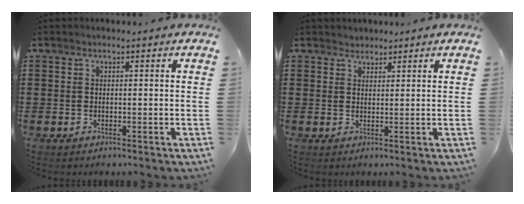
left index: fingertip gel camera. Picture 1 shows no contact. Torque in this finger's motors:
{"motor_torque": [-0.05, -0.04, 0.04, -0.01]}